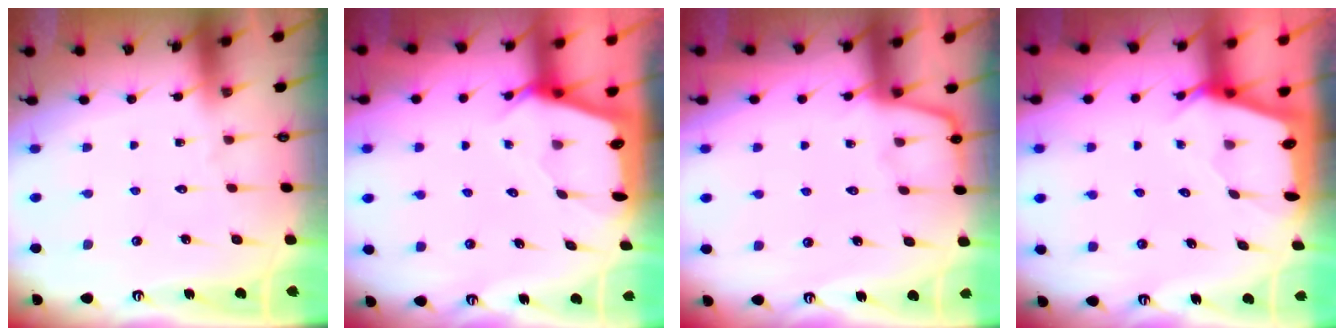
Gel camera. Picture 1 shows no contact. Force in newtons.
{"total": 2.5, "press": 2.5, "slide": 0.3}
{"total": 3.0, "press": 3.0, "slide": 0.3}
{"total": 2.3, "press": 2.3, "slide": 0.3}